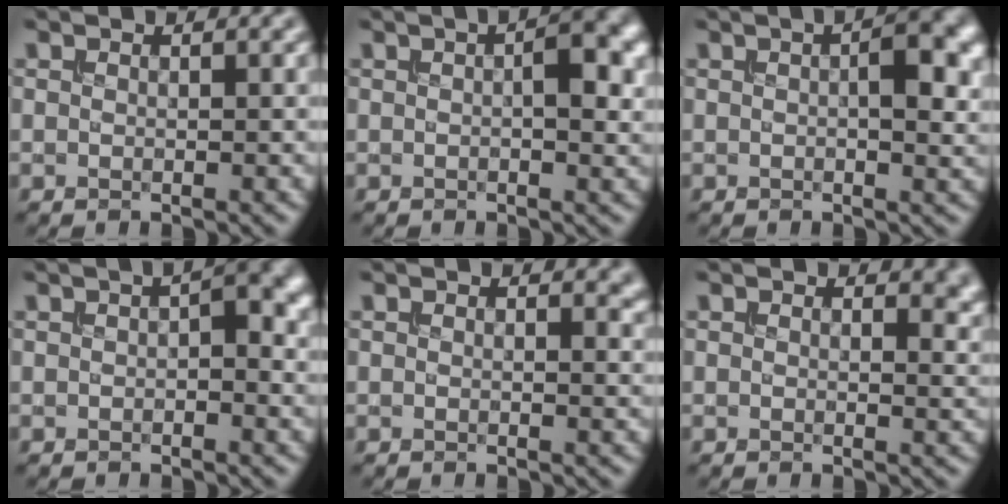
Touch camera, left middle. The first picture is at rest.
{"total": 4.0, "force": [0.6, 1.3, 3.7], "torque": [-0.054, 0.008, 0.006]}
{"total": 4.5, "force": [0.8, 1.6, 4.2], "torque": [-0.059, 0.007, 0.010]}
{"total": 3.5, "force": [0.5, 1.5, 3.1], "torque": [-0.042, 0.007, 0.004]}
{"total": 1.2, "force": [0.6, 0.8, 0.7], "torque": [-0.008, -0.004, 0.010]}
{"total": 2.2, "force": [1.1, 1.4, 1.3], "torque": [-0.016, -0.005, 0.015]}